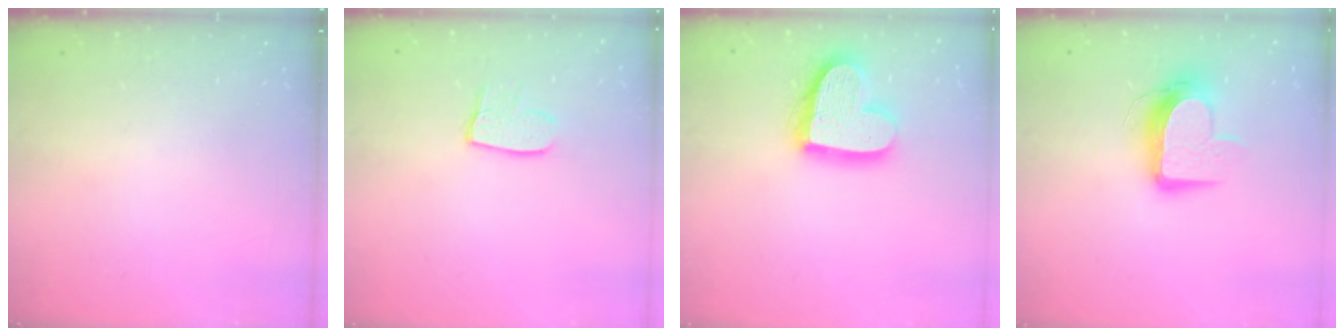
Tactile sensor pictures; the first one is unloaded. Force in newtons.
{"total": 8.5, "press": 8.5, "slide": 0.7}
{"total": 18.3, "press": 18.3, "slide": 1.6}
{"total": 11.1, "press": 11.0, "slide": 1.0}